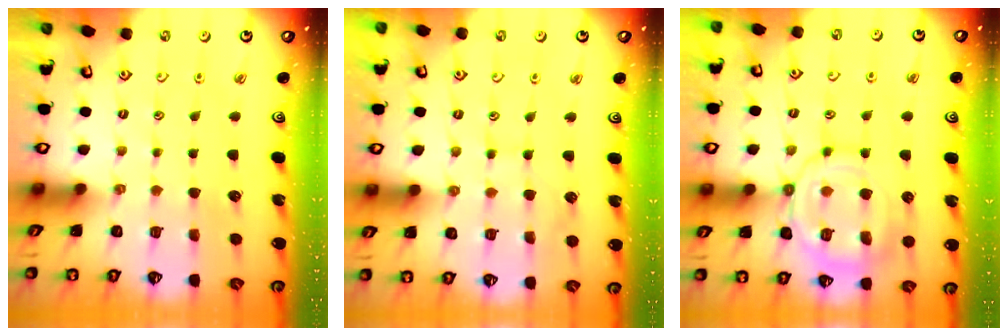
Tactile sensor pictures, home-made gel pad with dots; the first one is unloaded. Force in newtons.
{"total": 6.1, "press": 6.1, "slide": 0.6}
{"total": 12.9, "press": 12.8, "slide": 1.3}